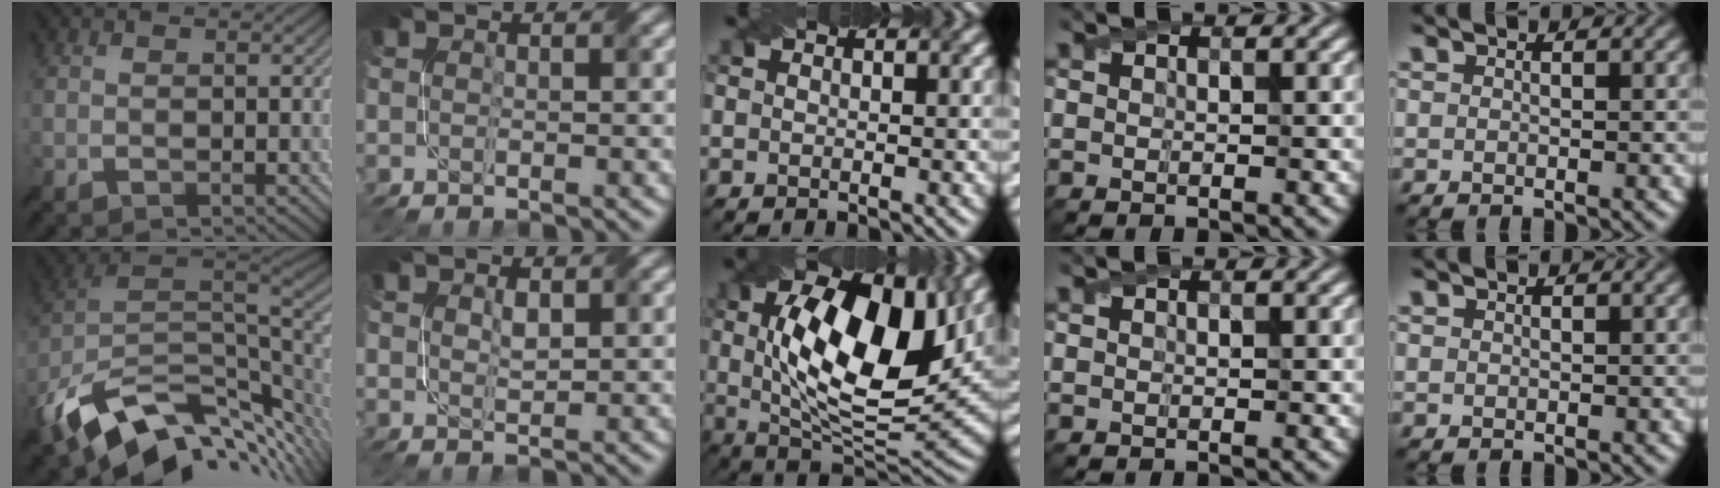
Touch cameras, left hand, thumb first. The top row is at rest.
{"thumb": {"total": 15.1, "force": [-5.0, 9.0, 11.0], "torque": [-0.231, -0.028, -0.076]}, "index": {"total": 1.3, "force": [0.5, 0.8, 0.9], "torque": [-0.017, -0.005, 0.017]}, "middle": {"total": 14.0, "force": [2.8, 6.2, 12.3], "torque": [-0.204, 0.001, 0.043]}}